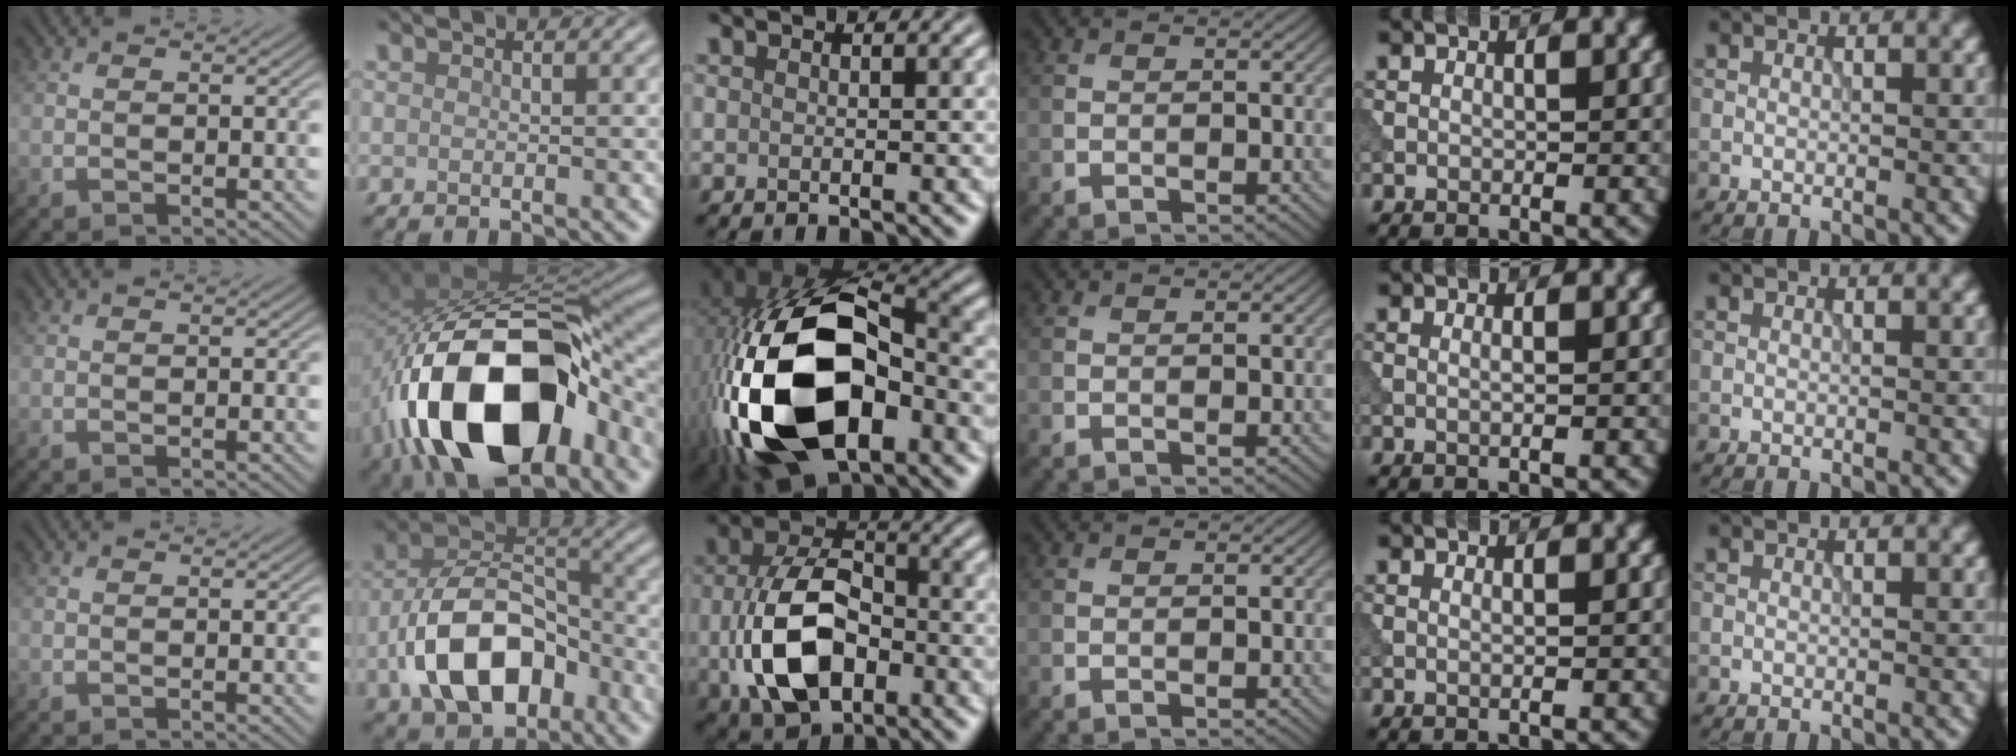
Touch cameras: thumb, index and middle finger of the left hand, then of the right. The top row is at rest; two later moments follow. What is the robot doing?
{"motion": "insert", "object": "power adapter"}